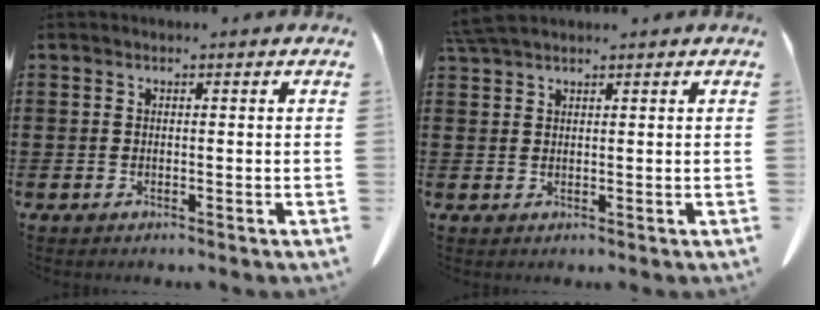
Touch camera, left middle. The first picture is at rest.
{"total": 3.0, "force": [2.6, 0.3, 1.4], "torque": [-0.036, 0.000, 0.051]}